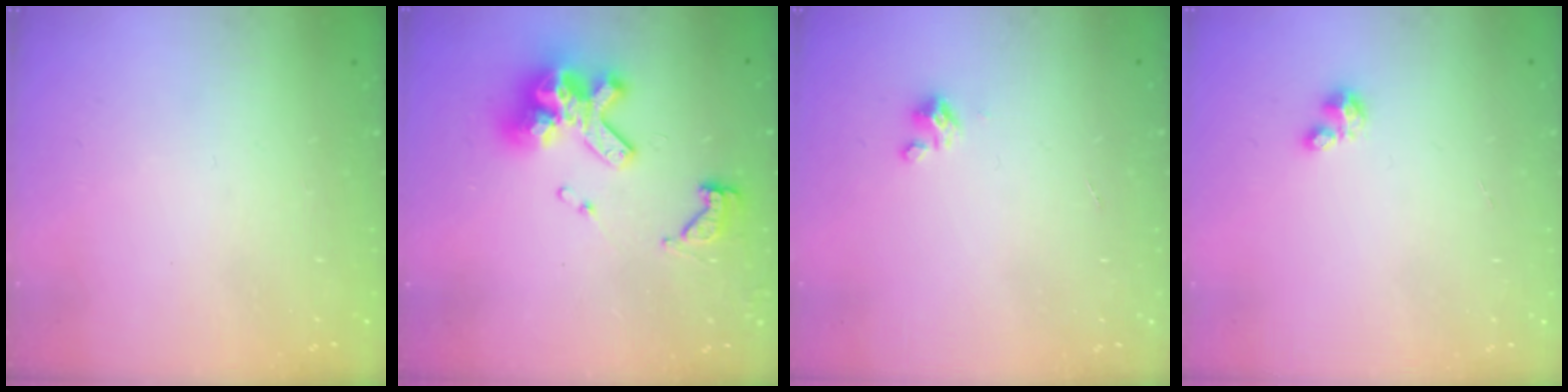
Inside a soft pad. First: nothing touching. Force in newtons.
{"total": 14.4, "press": 14.4, "slide": 1.6}
{"total": 2.0, "press": 2.0, "slide": 0.2}
{"total": 2.5, "press": 2.5, "slide": 0.3}